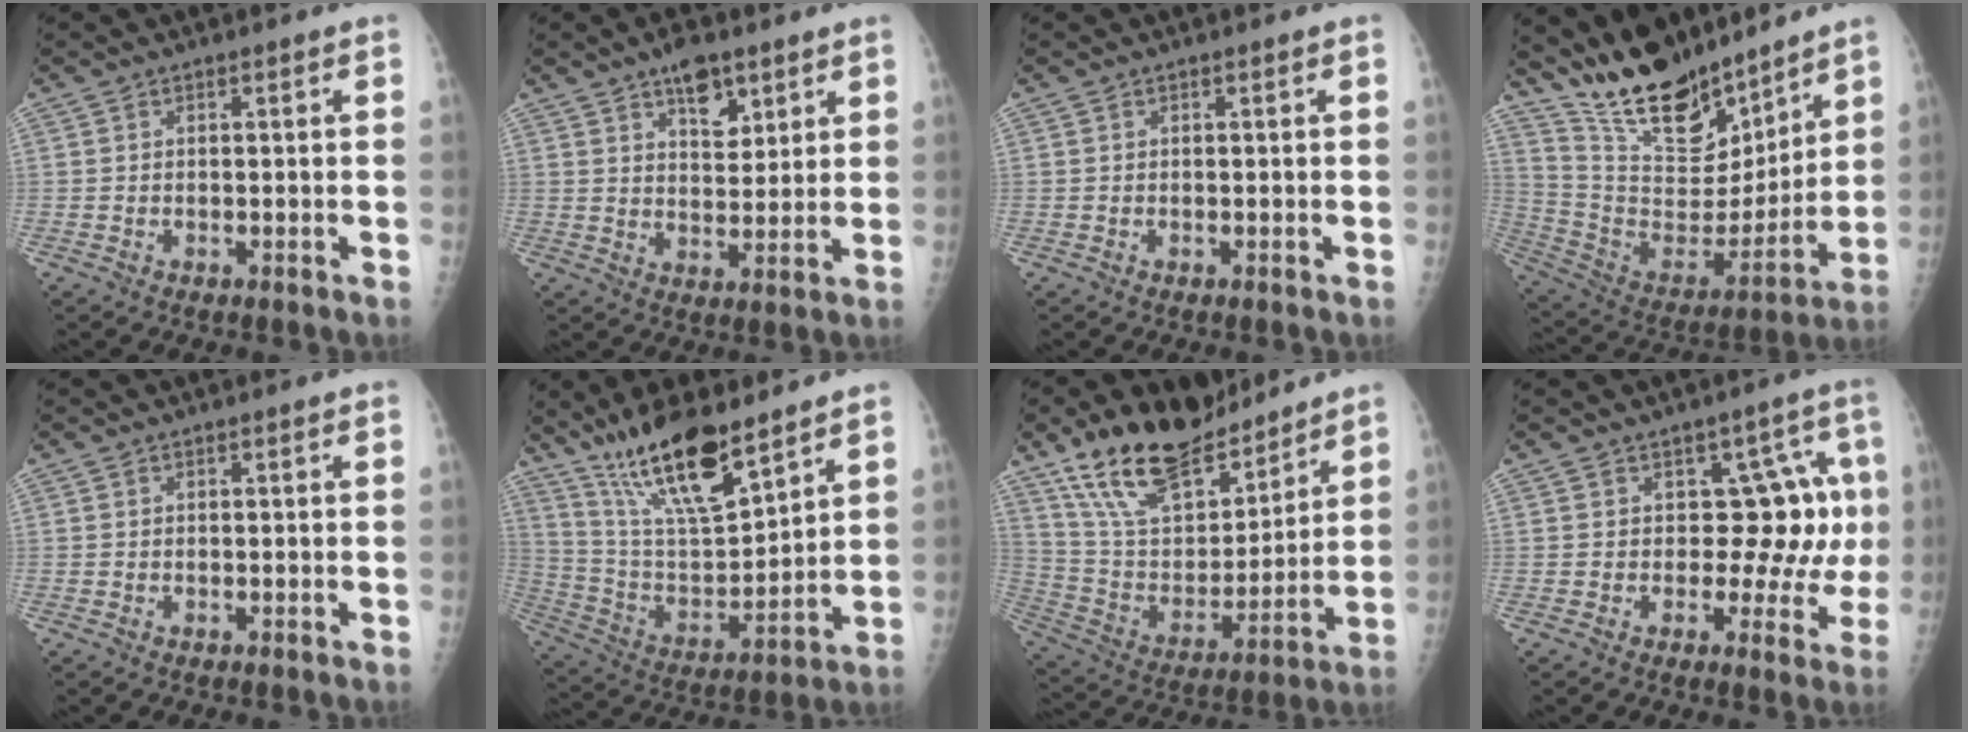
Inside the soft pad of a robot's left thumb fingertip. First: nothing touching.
{"total": 7.7, "force": [4.8, 3.9, 4.7], "torque": [-0.045, -0.027, 0.074]}
{"total": 0.0}
{"total": 21.1, "force": [17.5, 7.7, 8.8], "torque": [-0.117, -0.097, 0.314]}
{"total": 0.0}
{"total": 18.1, "force": [13.1, 5.0, 11.5], "torque": [-0.179, -0.068, 0.251]}
{"total": 22.2, "force": [16.5, 9.7, 11.2], "torque": [-0.159, -0.069, 0.299]}
{"total": 9.5, "force": [1.3, 6.1, 7.1], "torque": [-0.026, 0.004, 0.011]}